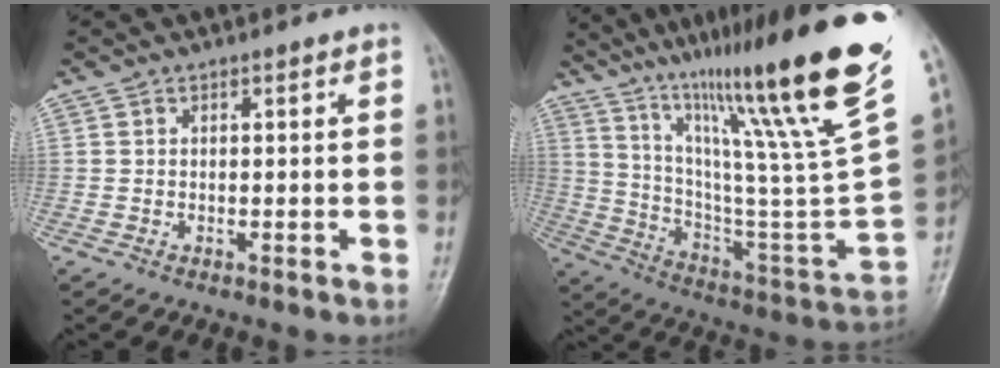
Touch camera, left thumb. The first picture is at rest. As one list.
[{"total": 35.4, "force": [22.8, 4.2, 26.8], "torque": [-0.361, -0.098, 0.365]}]